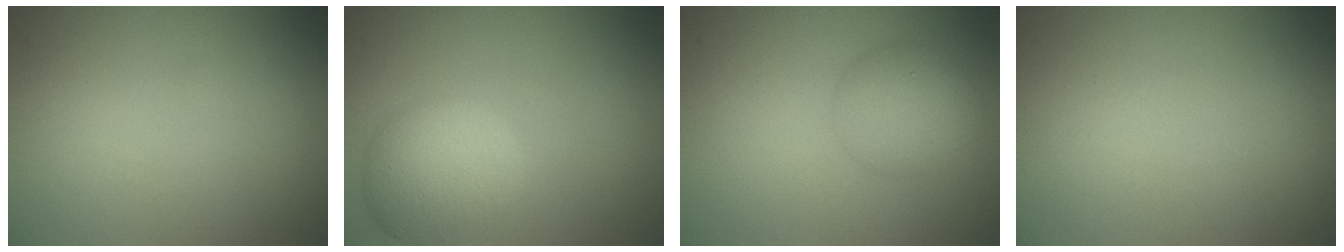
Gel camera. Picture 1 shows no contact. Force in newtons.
{"total": 5.4, "press": 5.4, "slide": 0.3}
{"total": 3.8, "press": 3.8, "slide": 0.2}
{"total": 0.0}